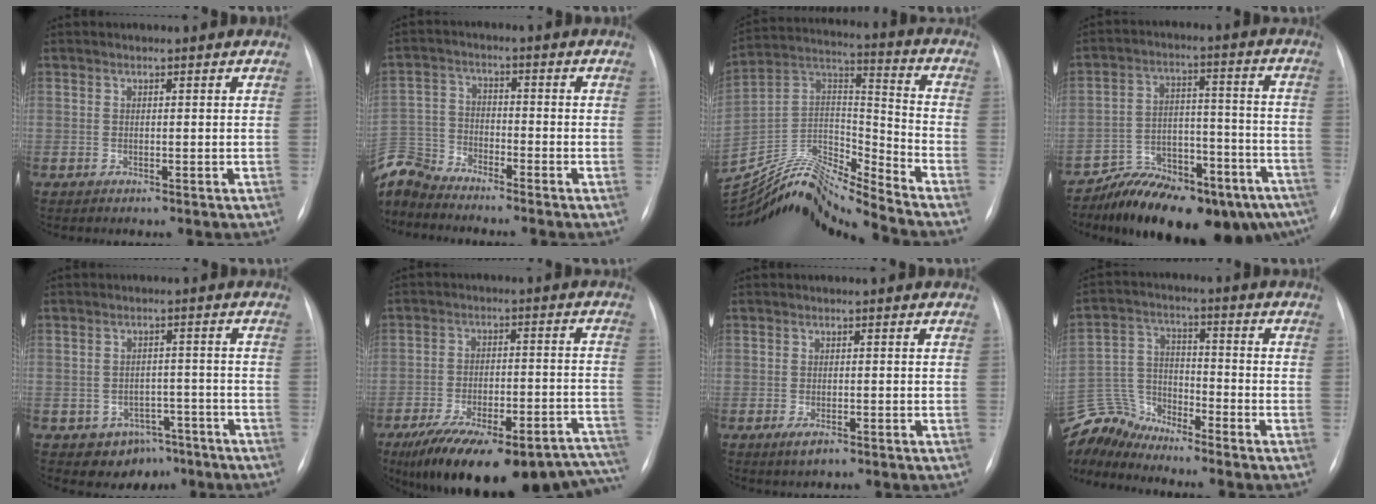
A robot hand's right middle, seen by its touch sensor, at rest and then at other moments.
{"total": 8.8, "force": [-8.7, 1.2, 0.8], "torque": [-0.029, 0.008, -0.180]}
{"total": 17.5, "force": [-16.8, -0.4, 4.9], "torque": [-0.088, 0.054, -0.300]}
{"total": 19.9, "force": [-15.3, 7.0, 10.7], "torque": [-0.110, 0.042, -0.223]}
{"total": 6.7, "force": [-4.9, 4.6, 0.8], "torque": [0.010, 0.025, -0.064]}
{"total": 27.6, "force": [-21.8, 8.2, 14.8], "torque": [-0.167, 0.008, -0.291]}
{"total": 1.8, "force": [-1.0, 0.4, 1.5], "torque": [-0.035, -0.006, -0.016]}
{"total": 8.9, "force": [-8.8, 0.0, -0.9], "torque": [0.005, 0.029, -0.177]}